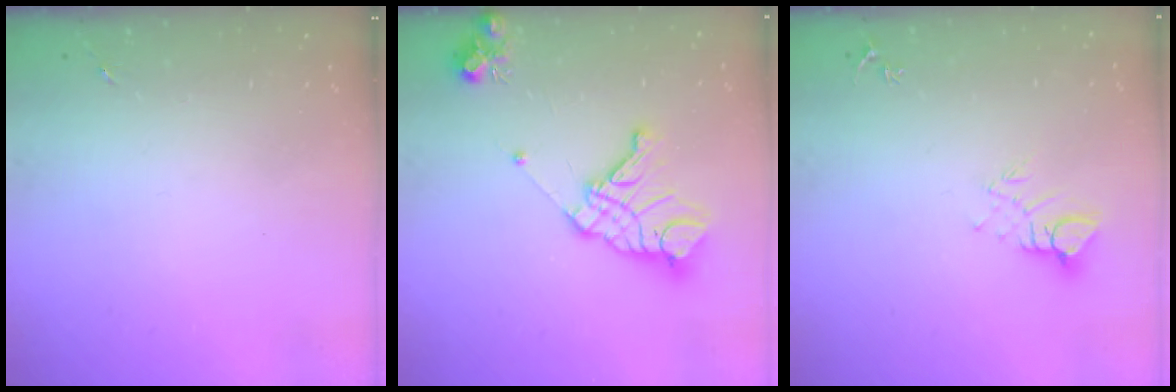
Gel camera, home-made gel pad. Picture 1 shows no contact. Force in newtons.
{"total": 15.8, "press": 15.7, "slide": 1.7}
{"total": 5.2, "press": 5.2, "slide": 0.4}